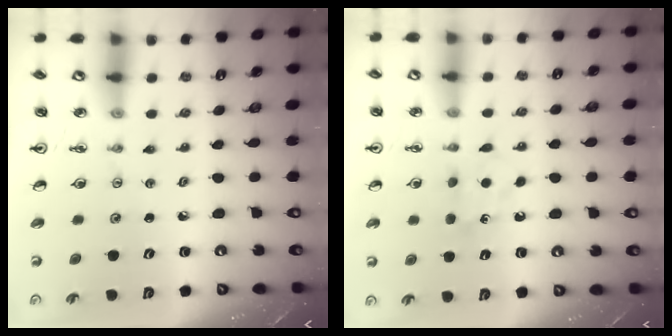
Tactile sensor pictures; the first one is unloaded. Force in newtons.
{"total": 5.2, "press": 5.2, "slide": 0.7}